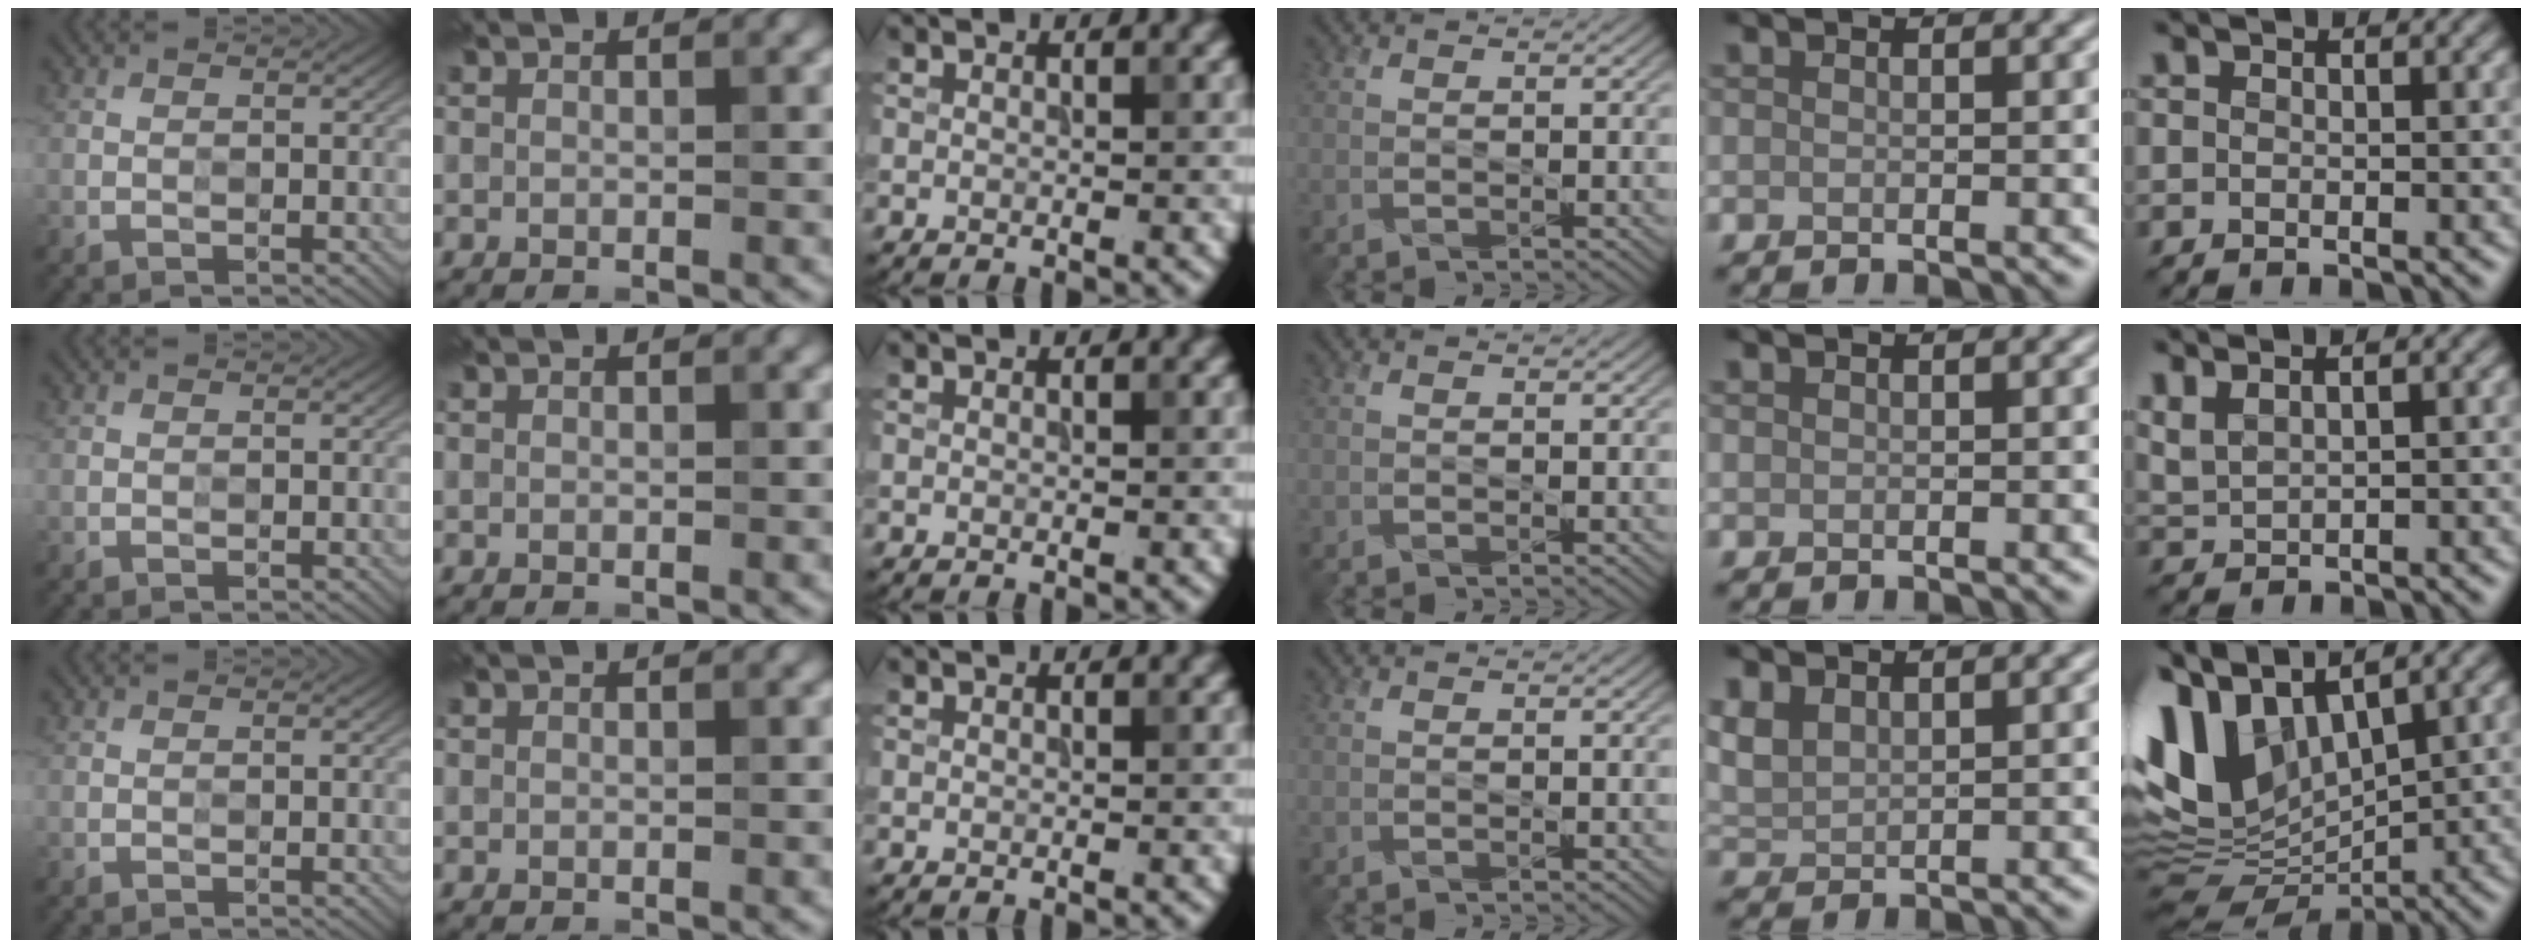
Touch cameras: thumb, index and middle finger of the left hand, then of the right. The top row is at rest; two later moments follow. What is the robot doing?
{"motion": "press", "object": "sticky note"}